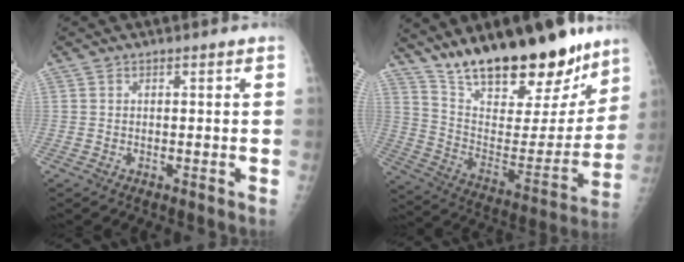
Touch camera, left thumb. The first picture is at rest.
{"total": 26.9, "force": [20.1, 9.9, 15.0], "torque": [-0.192, -0.088, 0.325]}